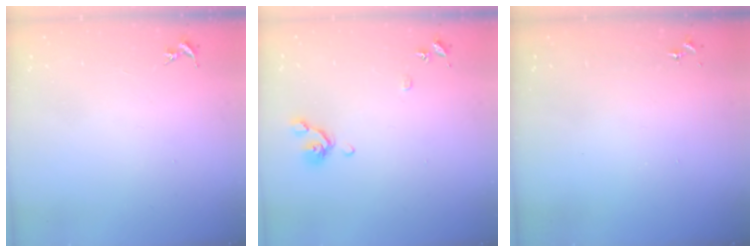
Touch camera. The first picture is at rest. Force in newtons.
{"total": 8.6, "press": 8.5, "slide": 1.3}
{"total": 0.0}